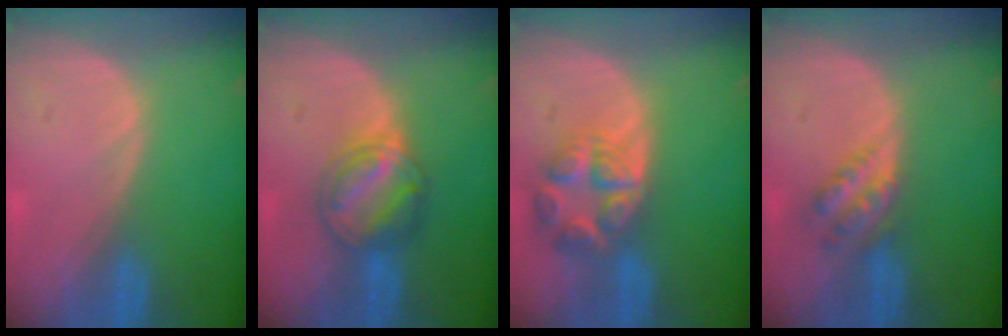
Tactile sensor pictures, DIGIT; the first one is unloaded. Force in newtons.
{"total": 6.2, "press": 6.1, "slide": 1.3}
{"total": 7.7, "press": 6.8, "slide": 3.6}
{"total": 4.5, "press": 4.0, "slide": 2.0}